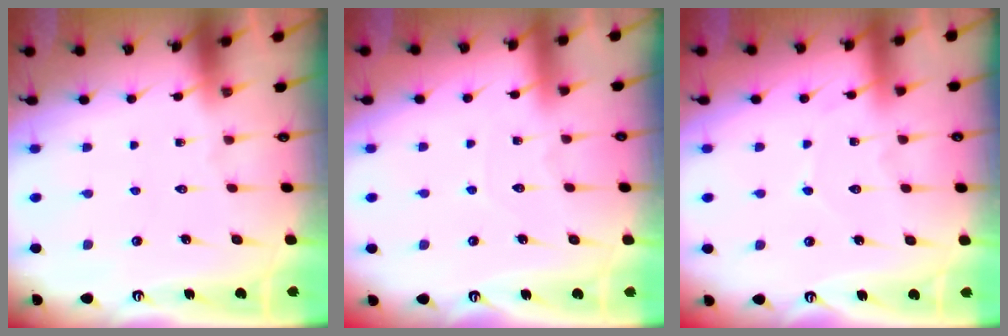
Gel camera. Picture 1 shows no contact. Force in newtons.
{"total": 3.9, "press": 3.8, "slide": 0.4}
{"total": 3.9, "press": 3.9, "slide": 0.4}